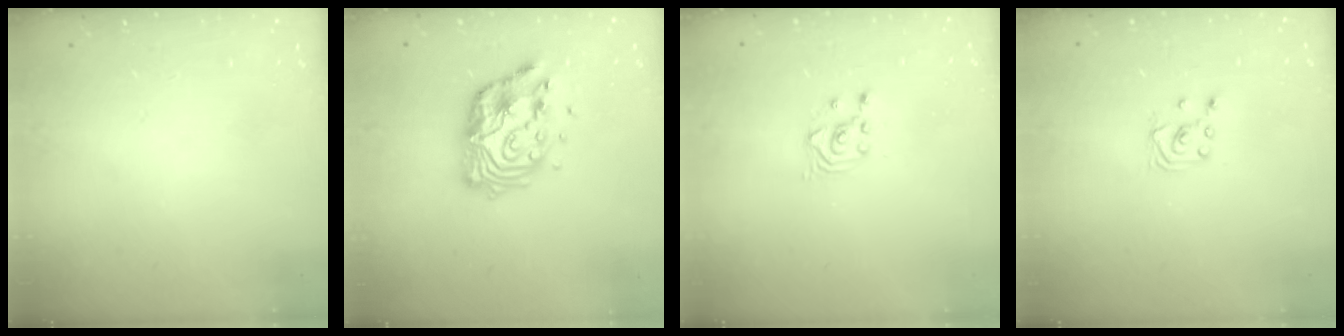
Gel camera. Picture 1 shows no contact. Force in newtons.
{"total": 13.3, "press": 13.2, "slide": 1.1}
{"total": 2.5, "press": 2.5, "slide": 0.3}
{"total": 2.0, "press": 2.0, "slide": 0.2}